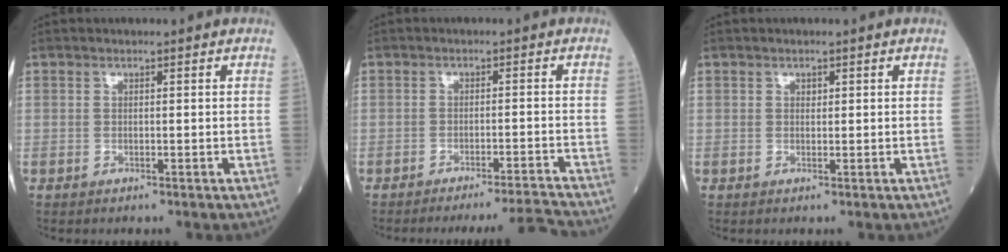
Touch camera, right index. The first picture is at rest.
{"total": 6.7, "force": [-6.2, -2.3, 0.8], "torque": [-0.003, -0.002, -0.093]}
{"total": 0.5, "force": [0.2, 0.4, 0.2], "torque": [0.000, -0.002, 0.004]}